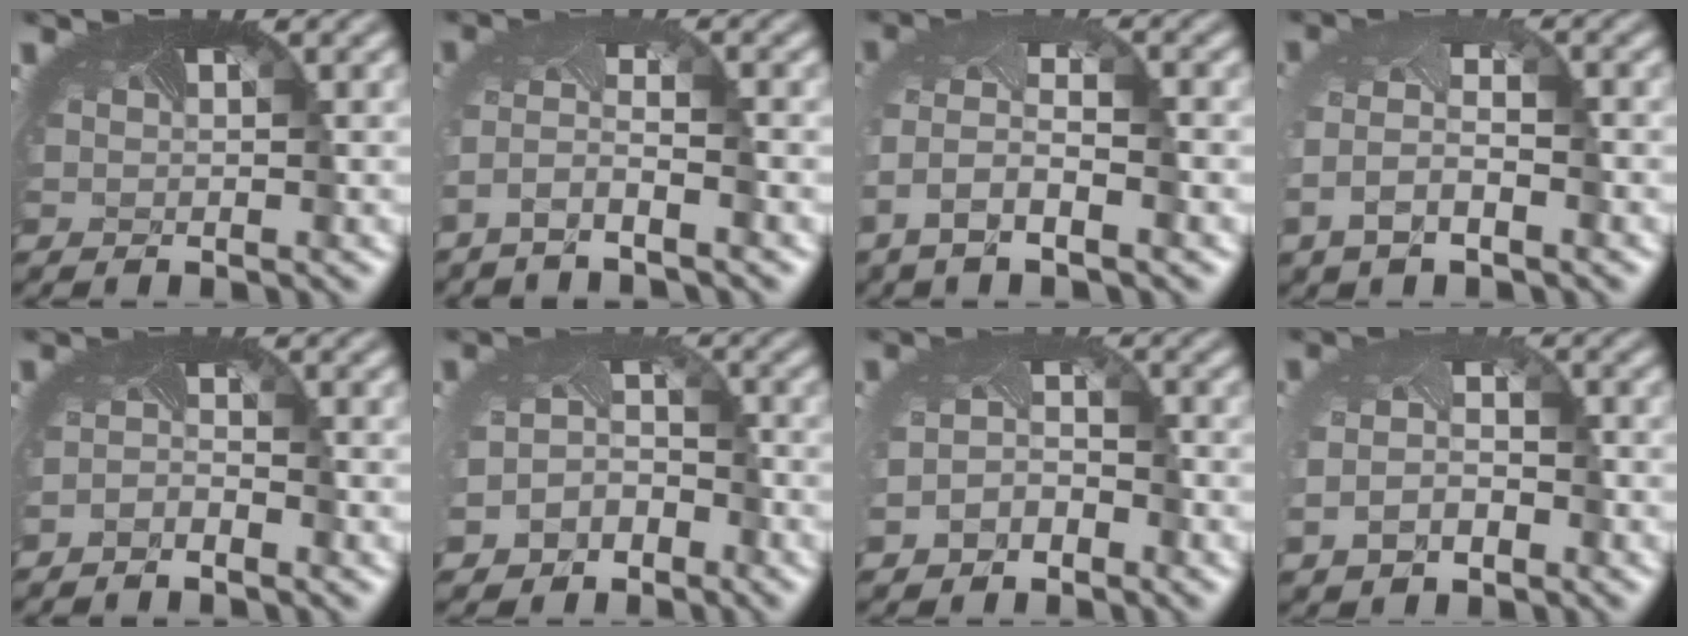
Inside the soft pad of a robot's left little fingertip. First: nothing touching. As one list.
[{"total": 3.1, "force": [-2.5, 0.1, 1.9], "torque": [-0.049, -0.006, -0.053]}, {"total": 5.8, "force": [-2.8, 2.4, 4.5], "torque": [-0.105, -0.010, -0.050]}, {"total": 3.8, "force": [-1.8, 1.8, 2.8], "torque": [-0.073, -0.007, -0.035]}, {"total": 1.4, "force": [-1.4, -0.2, 0.1], "torque": [-0.013, -0.004, -0.029]}, {"total": 4.4, "force": [-3.3, 2.8, 1.1], "torque": [-0.022, -0.017, -0.049]}, {"total": 3.0, "force": [-2.0, 1.9, 1.3], "torque": [-0.033, -0.010, -0.039]}, {"total": 3.6, "force": [-1.6, 2.3, 2.4], "torque": [-0.060, -0.014, -0.026]}]